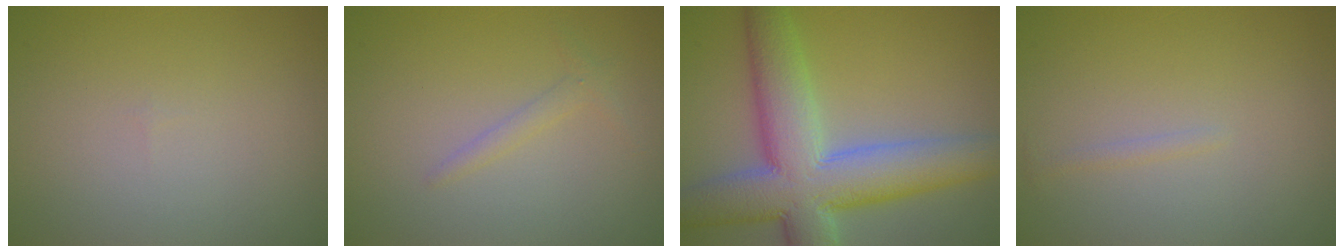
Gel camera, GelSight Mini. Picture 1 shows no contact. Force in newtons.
{"total": 0.9, "press": 0.9, "slide": 0.1}
{"total": 10.6, "press": 10.6, "slide": 0.7}
{"total": 0.6, "press": 0.6, "slide": 0.0}